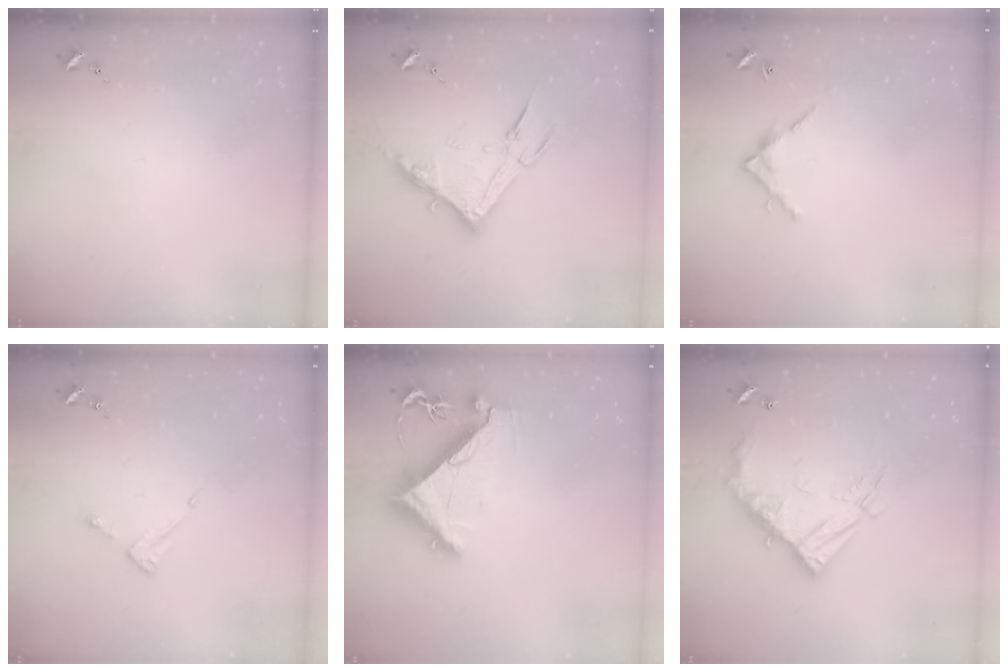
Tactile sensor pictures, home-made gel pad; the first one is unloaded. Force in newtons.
{"total": 13.9, "press": 13.8, "slide": 0.9}
{"total": 6.3, "press": 6.3, "slide": 0.5}
{"total": 3.9, "press": 3.8, "slide": 0.4}
{"total": 7.9, "press": 7.8, "slide": 1.0}
{"total": 17.2, "press": 17.1, "slide": 1.7}